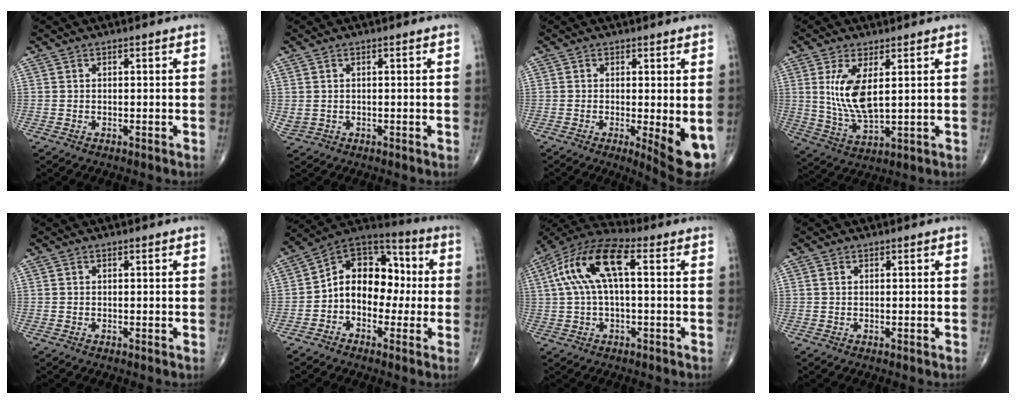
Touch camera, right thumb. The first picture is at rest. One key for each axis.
{"total": 1.7, "fx": 0.1, "fy": 1.4, "fz": 0.9, "tx": -0.024, "ty": 0.000, "tz": 0.008}
{"total": 8.1, "fx": -1.7, "fy": 2.1, "fz": 7.7, "tx": -0.102, "ty": -0.020, "tz": -0.021}
{"total": 9.8, "fx": 2.4, "fy": 3.9, "fz": 8.7, "tx": -0.177, "ty": -0.022, "tz": 0.059}
{"total": 0.0}
{"total": 14.1, "fx": -0.8, "fy": 10.1, "fz": 9.7, "tx": -0.107, "ty": 0.048, "tz": -0.030}
{"total": 13.4, "fx": 2.3, "fy": 5.4, "fz": 12.0, "tx": -0.259, "ty": 0.043, "tz": 0.038}
{"total": 0.5, "fx": 0.2, "fy": 0.4, "fz": 0.3, "tx": -0.008, "ty": 0.002, "tz": 0.003}